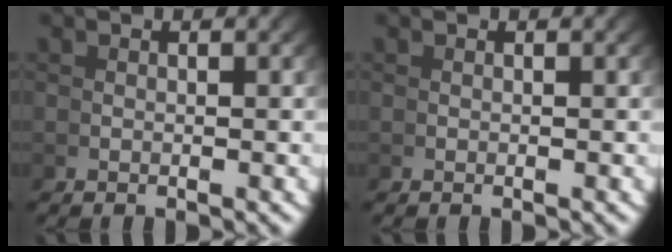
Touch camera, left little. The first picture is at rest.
{"total": 0.0}